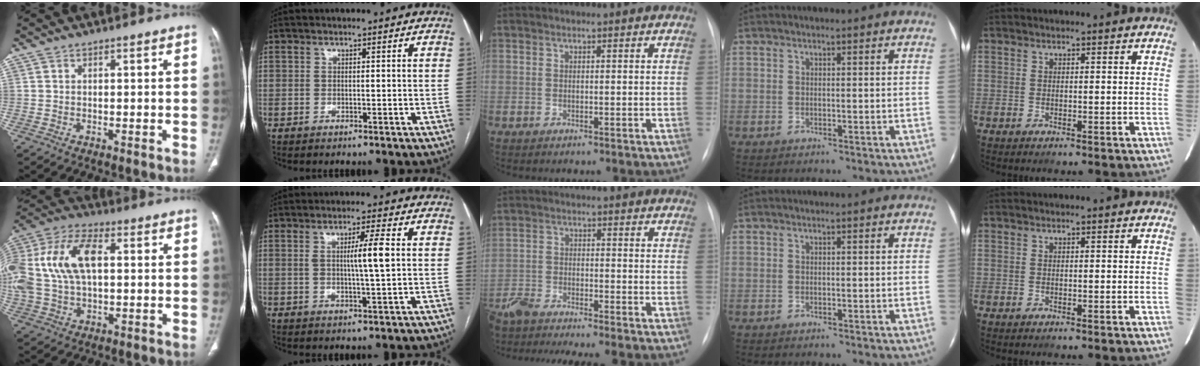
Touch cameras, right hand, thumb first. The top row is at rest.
{"thumb": {"total": 20.6, "force": [3.1, 11.8, 16.6], "torque": [-0.377, 0.026, 0.053]}, "index": {"total": 5.4, "force": [0.7, -0.3, 5.3], "torque": [-0.093, -0.002, 0.013]}, "middle": {"total": 13.4, "force": [-12.2, 0.2, 5.6], "torque": [-0.086, -0.009, -0.192]}}